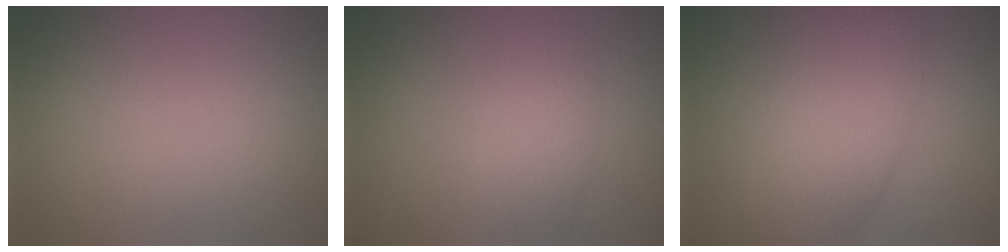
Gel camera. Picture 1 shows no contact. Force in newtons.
{"total": 2.7, "press": 2.7, "slide": 0.1}
{"total": 7.5, "press": 7.5, "slide": 0.3}